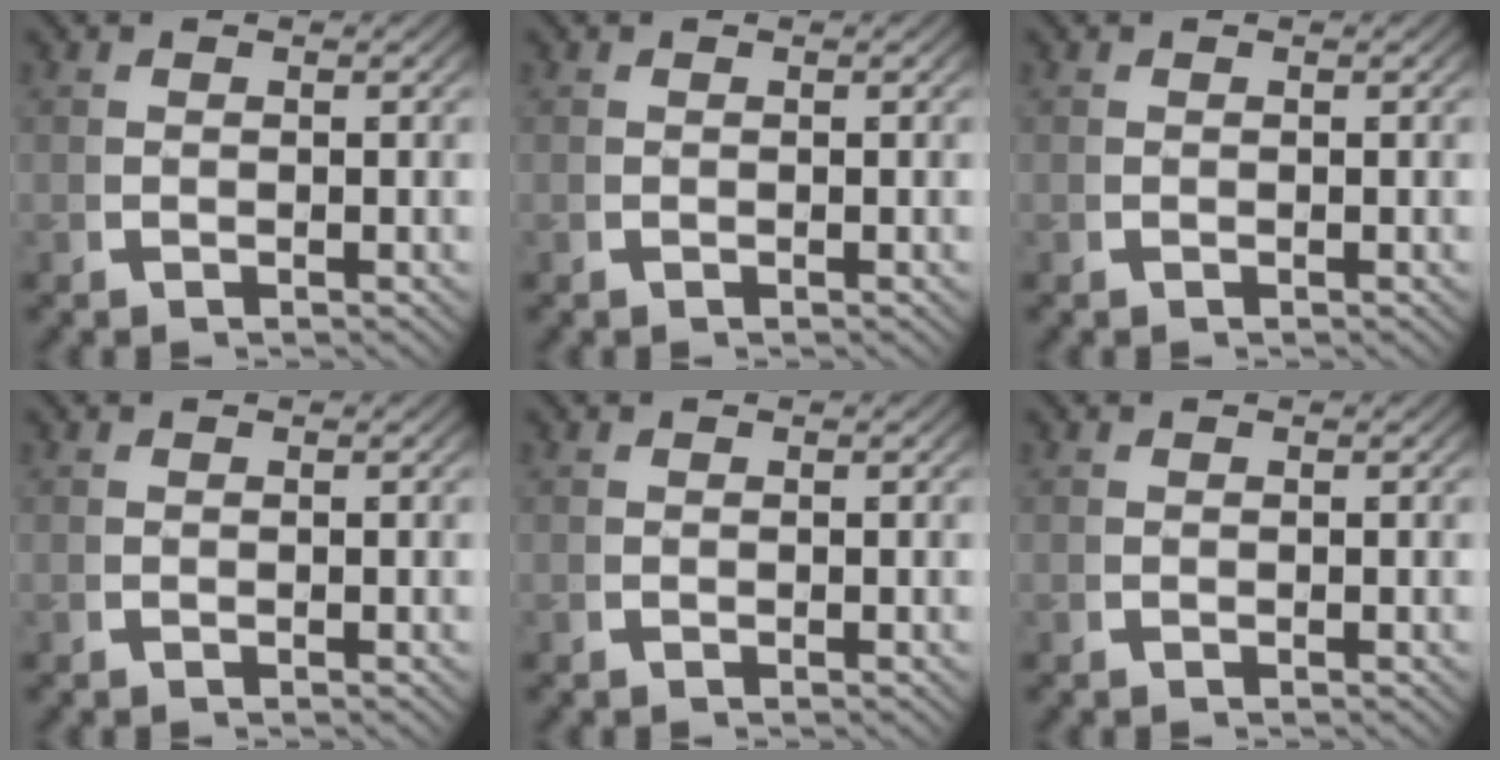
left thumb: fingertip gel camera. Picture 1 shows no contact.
{"total": 0.0}
{"total": 0.0}
{"total": 0.0}
{"total": 0.0}
{"total": 0.0}